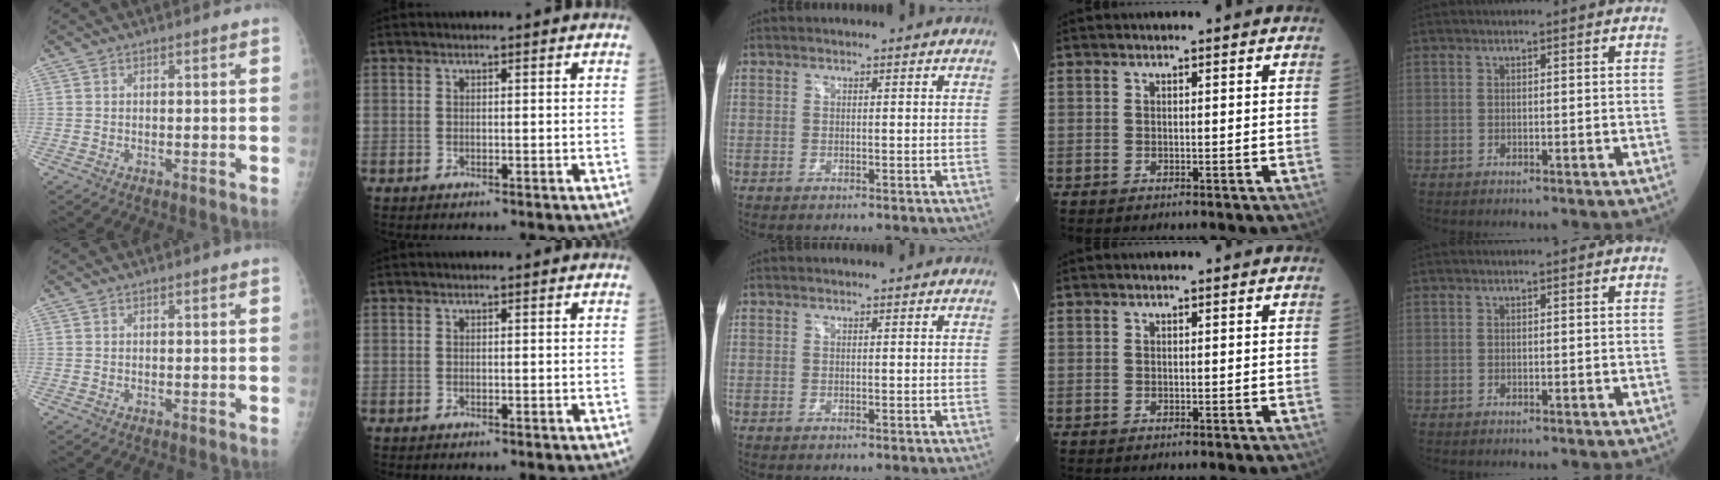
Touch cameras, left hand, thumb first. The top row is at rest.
{}